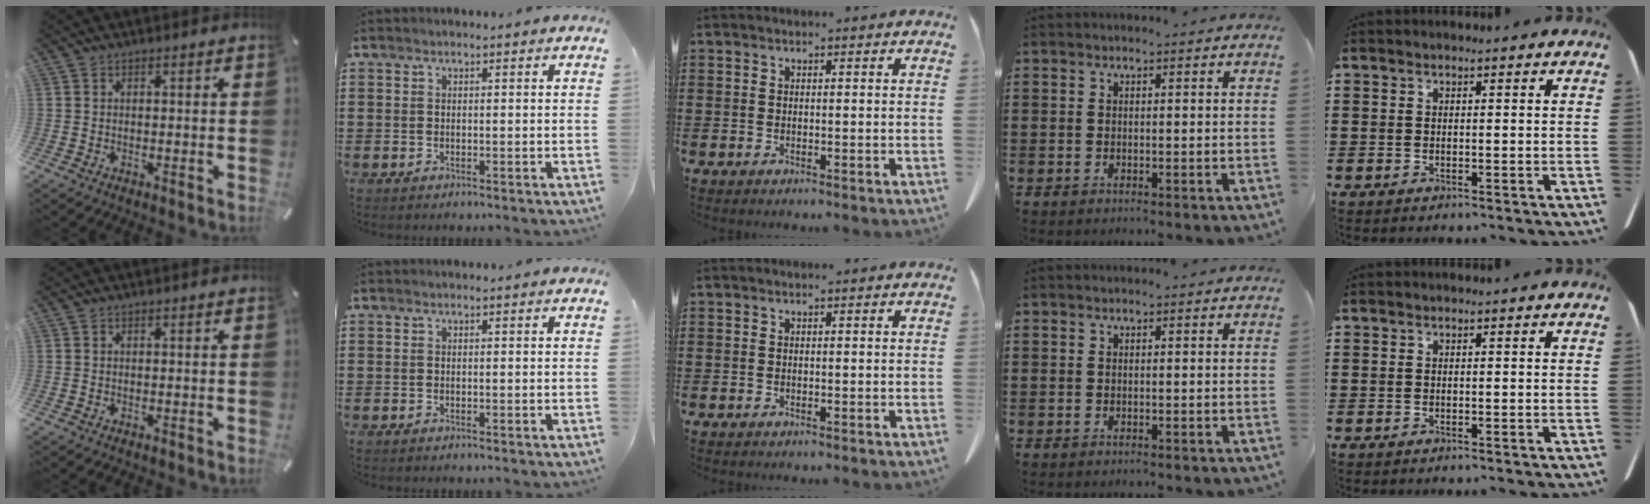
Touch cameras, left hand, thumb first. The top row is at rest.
{}